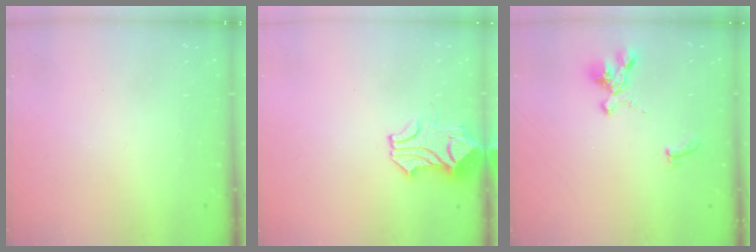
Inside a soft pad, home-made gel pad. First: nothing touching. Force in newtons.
{"total": 1.6, "press": 1.5, "slide": 0.5}
{"total": 1.5, "press": 1.0, "slide": 1.1}